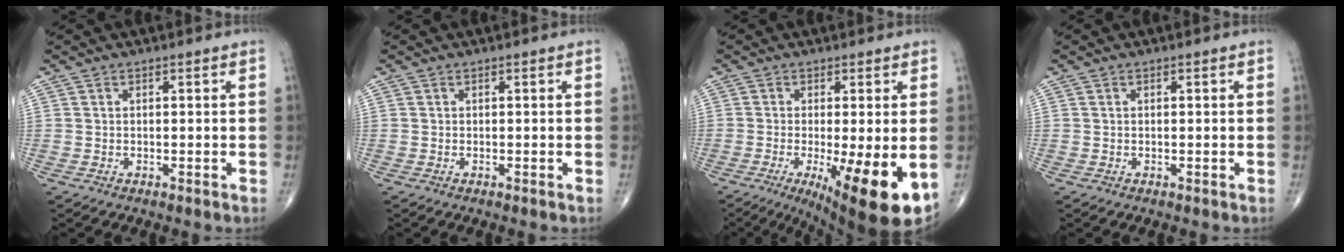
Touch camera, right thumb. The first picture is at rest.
{"total": 0.0}
{"total": 14.2, "force": [-4.3, 3.1, 13.2], "torque": [-0.171, -0.025, -0.053]}
{"total": 0.0}